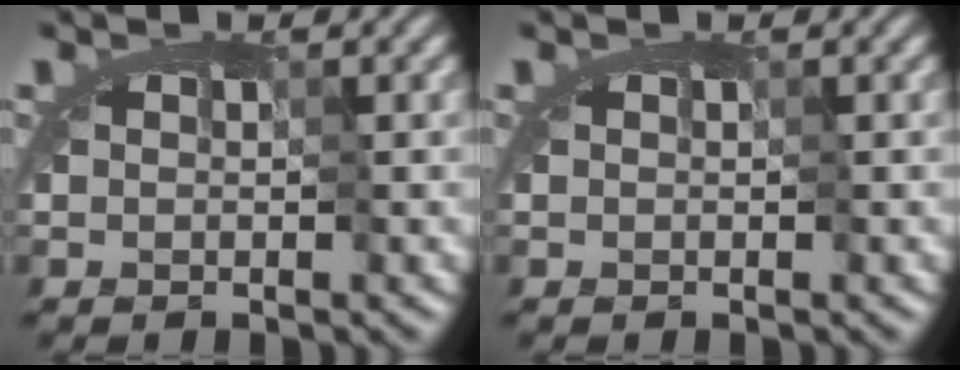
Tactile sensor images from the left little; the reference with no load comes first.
{"total": 0.0}